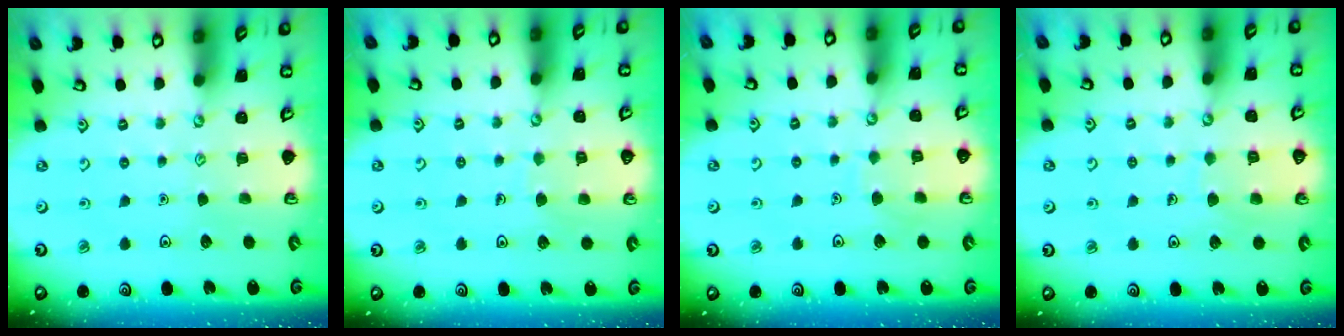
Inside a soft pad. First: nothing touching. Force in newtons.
{"total": 3.9, "press": 3.9, "slide": 0.2}
{"total": 5.2, "press": 5.1, "slide": 0.4}
{"total": 6.8, "press": 6.8, "slide": 0.4}